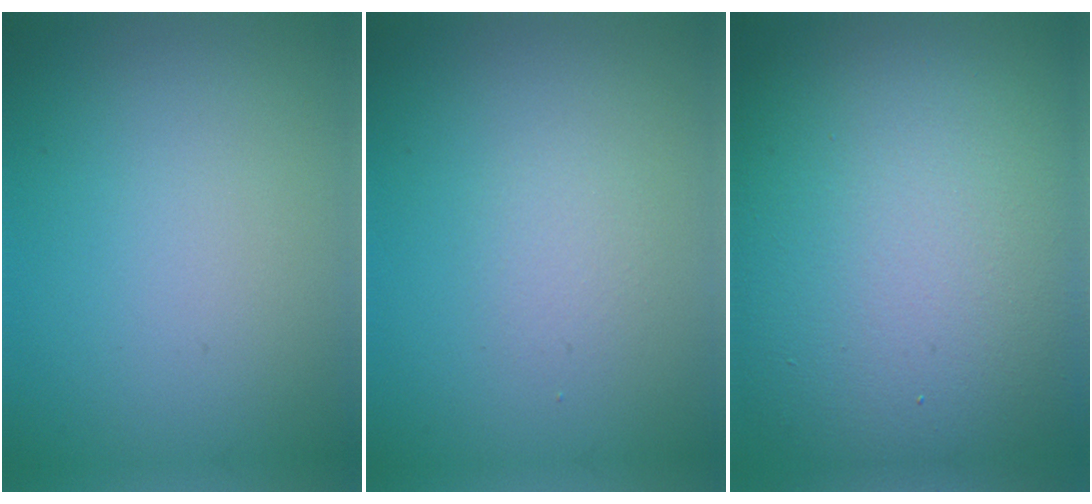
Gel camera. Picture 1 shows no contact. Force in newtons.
{"total": 1.1, "press": 1.1, "slide": 0.1}
{"total": 15.9, "press": 15.8, "slide": 1.3}